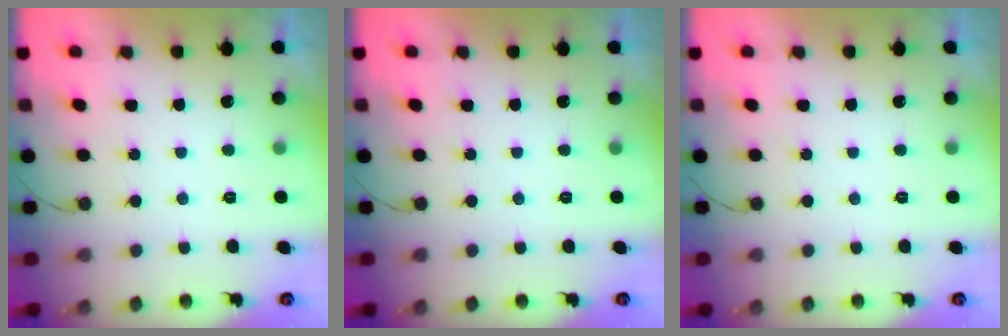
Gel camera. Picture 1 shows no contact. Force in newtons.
{"total": 0.0}
{"total": 0.0}